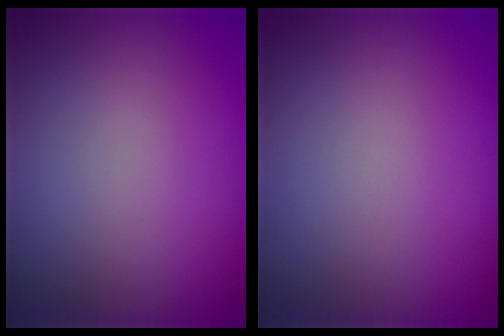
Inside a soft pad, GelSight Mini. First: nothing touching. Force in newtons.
{"total": 0.0}